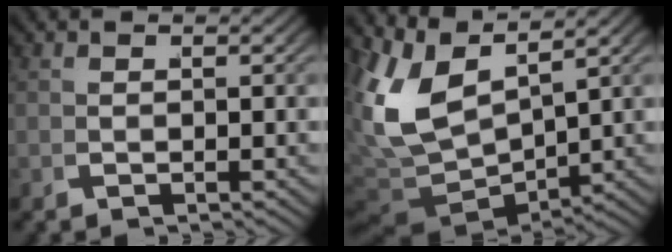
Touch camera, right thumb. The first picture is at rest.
{"total": 11.6, "force": [0.8, 7.8, 8.6], "torque": [-0.218, -0.050, 0.042]}